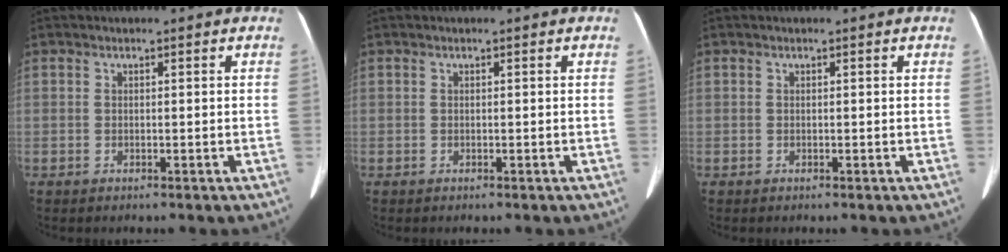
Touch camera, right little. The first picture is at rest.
{"total": 0.0}
{"total": 0.0}